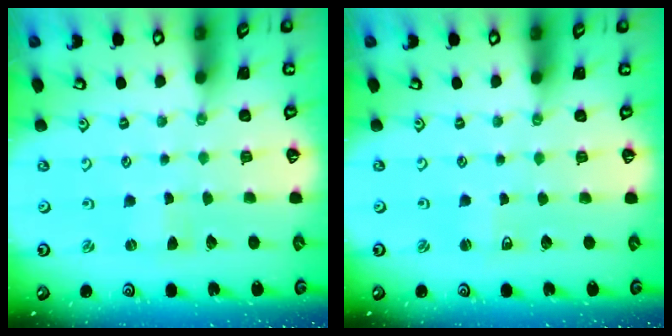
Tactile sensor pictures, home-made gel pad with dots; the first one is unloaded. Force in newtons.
{"total": 2.1, "press": 2.0, "slide": 0.4}